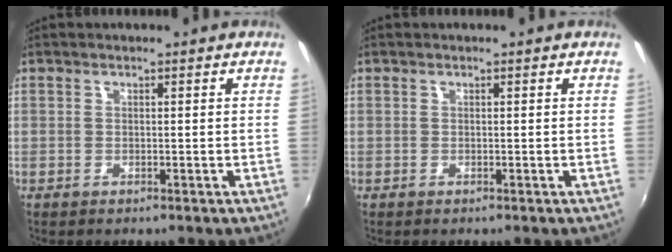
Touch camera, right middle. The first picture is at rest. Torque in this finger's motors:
{"motor_torque": [0.18, -0.03, 0.04, 0.01]}